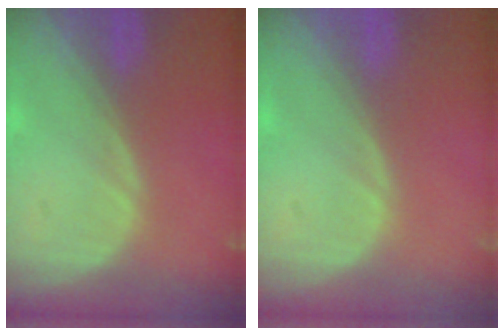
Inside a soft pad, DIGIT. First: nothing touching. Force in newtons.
{"total": 0.0}